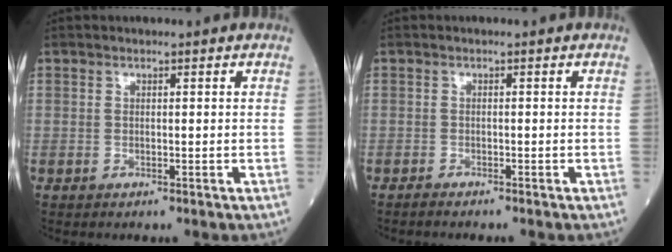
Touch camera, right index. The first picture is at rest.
{"total": 1.3, "force": [-1.2, 0.1, 0.4], "torque": [-0.011, -0.002, -0.018]}